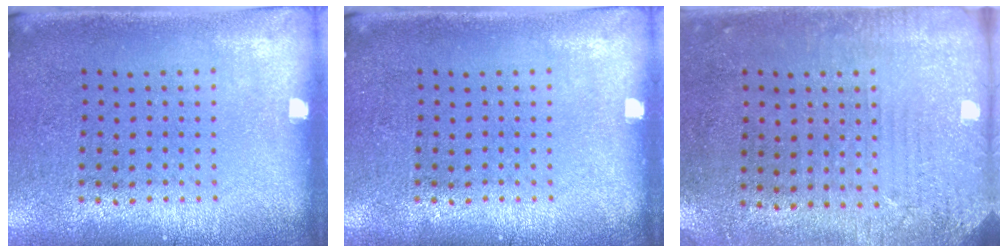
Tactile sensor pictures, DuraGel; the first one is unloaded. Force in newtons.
{"total": 0.0}
{"total": 2.9, "press": 2.4, "slide": 1.6}